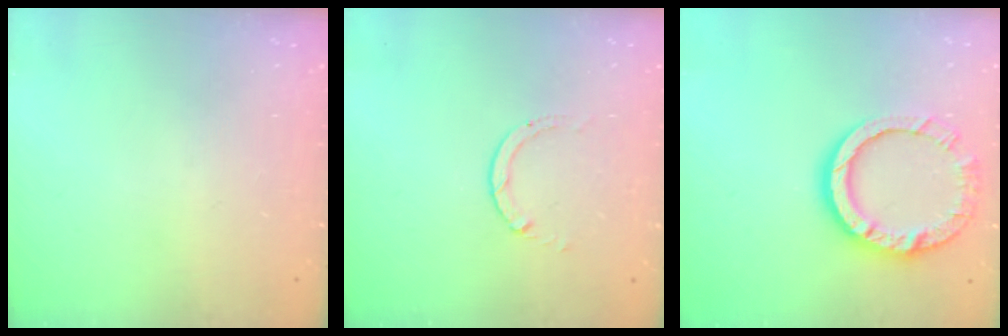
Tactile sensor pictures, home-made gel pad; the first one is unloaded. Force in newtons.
{"total": 0.9, "press": 0.9, "slide": 0.1}
{"total": 13.4, "press": 13.4, "slide": 1.4}